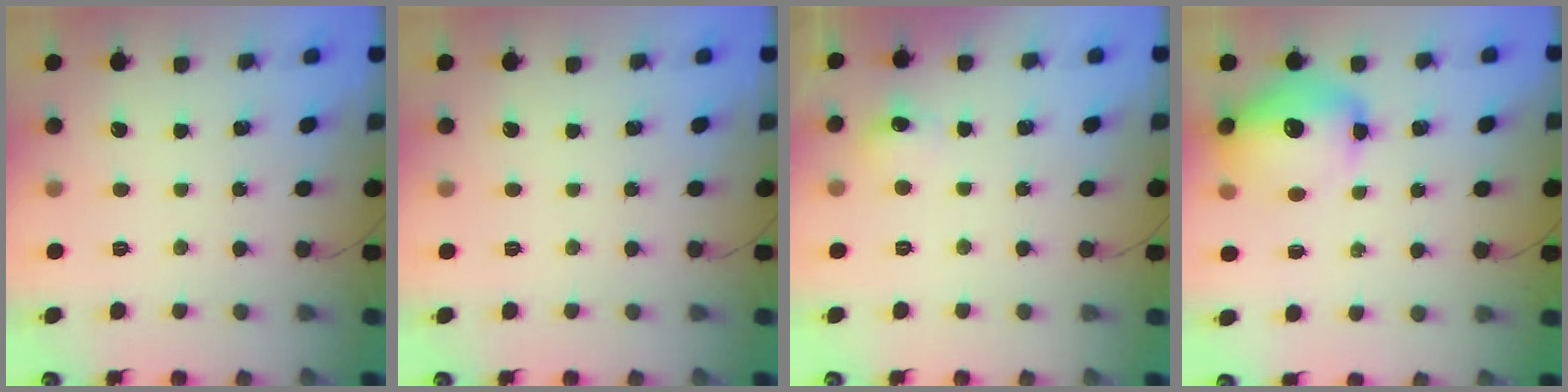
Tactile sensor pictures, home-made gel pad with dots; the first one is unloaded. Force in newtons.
{"total": 0.0}
{"total": 6.5, "press": 6.3, "slide": 1.5}
{"total": 14.5, "press": 13.9, "slide": 4.2}